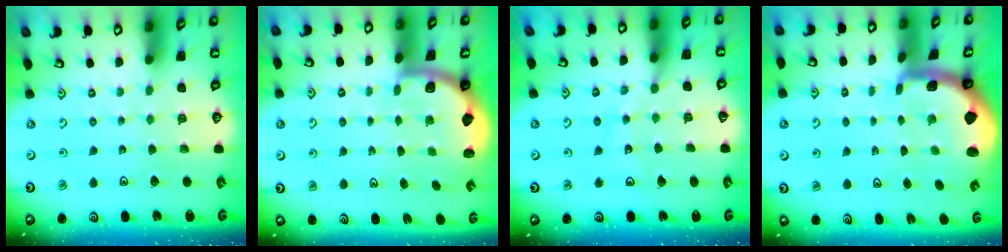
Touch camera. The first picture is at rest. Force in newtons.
{"total": 2.0, "press": 2.0, "slide": 0.5}
{"total": 9.7, "press": 9.7, "slide": 1.2}
{"total": 1.8, "press": 1.8, "slide": 0.4}